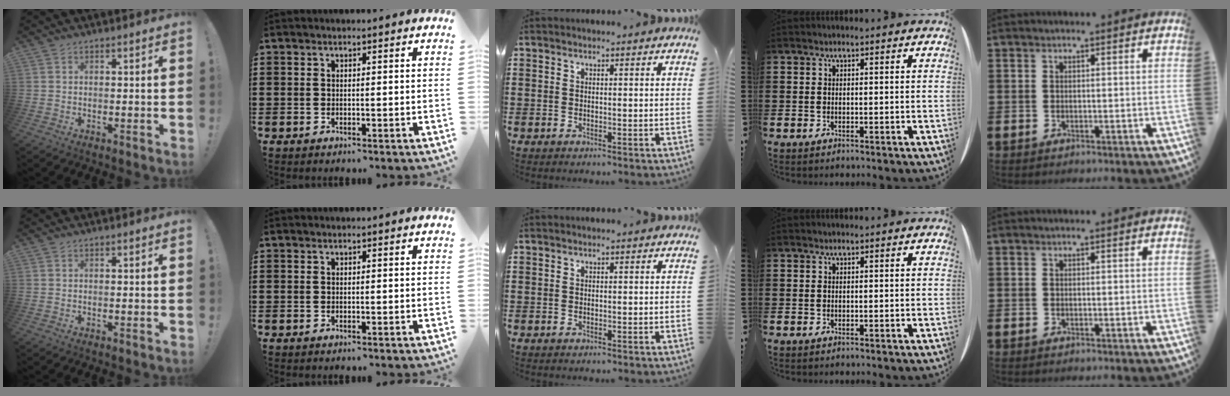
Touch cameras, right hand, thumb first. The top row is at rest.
{}